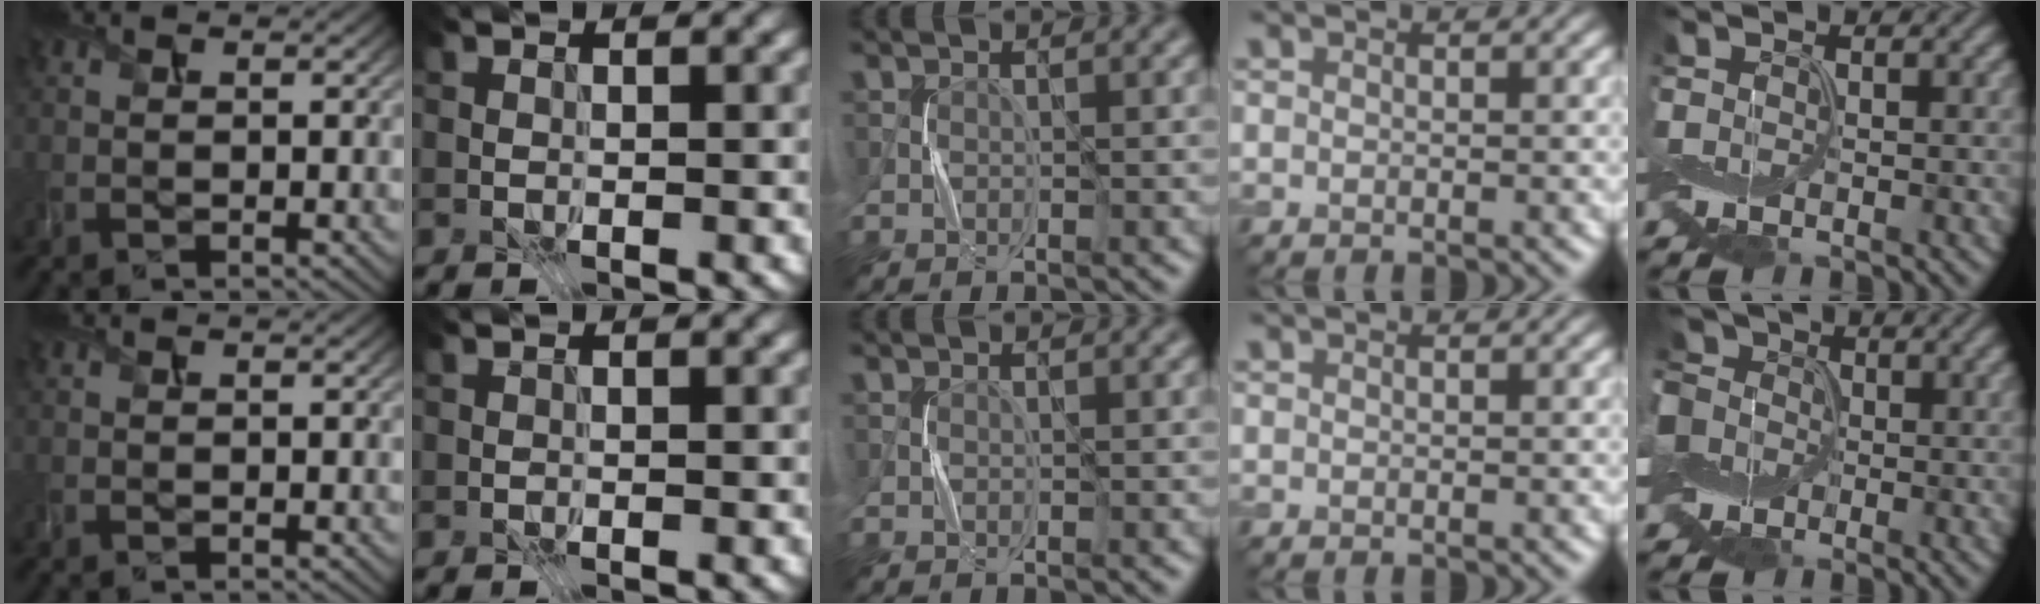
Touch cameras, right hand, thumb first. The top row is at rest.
{"little": {"total": 9.9, "force": [-0.6, 8.6, 4.7], "torque": [-0.114, 0.020, -0.063]}}